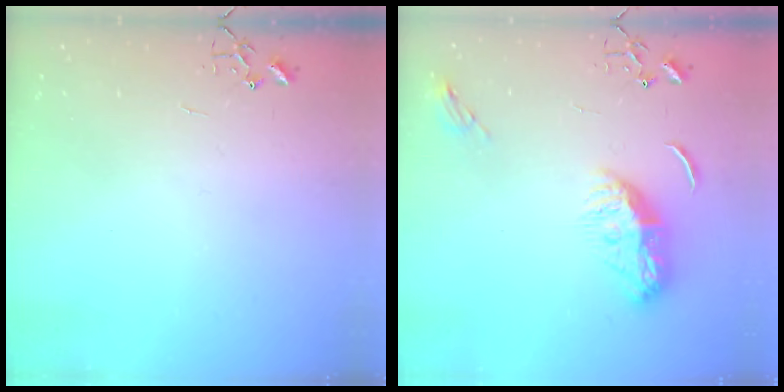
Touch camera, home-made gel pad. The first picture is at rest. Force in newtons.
{"total": 12.0, "press": 11.9, "slide": 0.3}